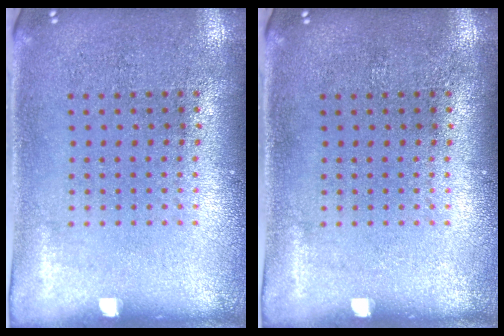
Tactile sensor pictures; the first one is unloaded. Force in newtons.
{"total": 0.0}